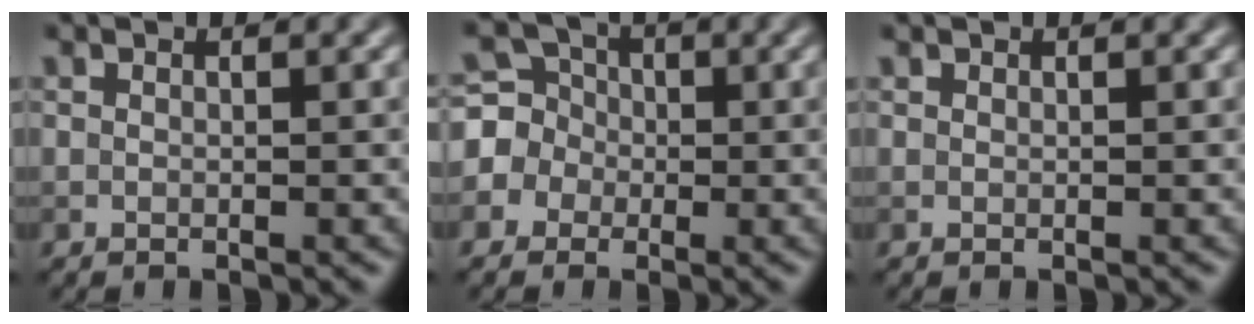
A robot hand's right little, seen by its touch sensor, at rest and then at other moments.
{"total": 4.5, "force": [-0.6, 4.4, 0.7], "torque": [0.002, 0.029, -0.042]}
{"total": 0.0}